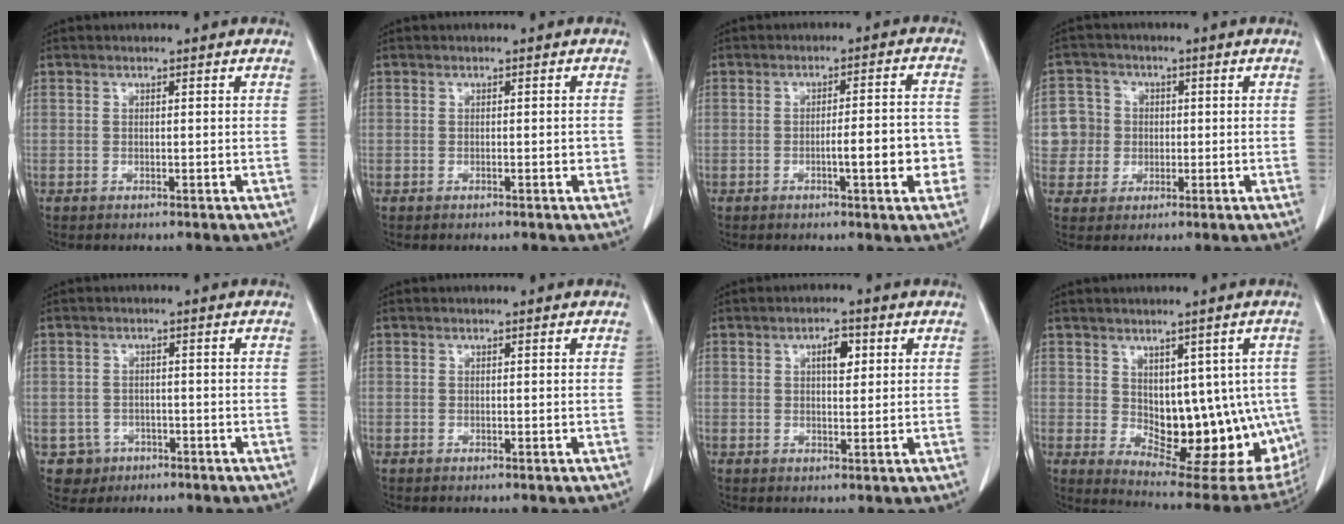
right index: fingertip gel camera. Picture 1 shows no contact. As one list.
[{"total": 1.3, "force": [-0.3, 0.5, 1.1], "torque": [-0.012, 0.001, -0.004]}, {"total": 7.5, "force": [-2.2, 1.3, 7.1], "torque": [-0.092, 0.015, -0.025]}, {"total": 6.0, "force": [0.1, 5.9, 0.4], "torque": [-0.006, 0.020, 0.006]}, {"total": 3.3, "force": [-1.5, 3.0, -0.1], "torque": [0.008, 0.014, -0.020]}, {"total": 0.0}, {"total": 3.5, "force": [1.2, 1.4, 2.9], "torque": [-0.044, 0.003, 0.018]}, {"total": 15.9, "force": [-1.2, 8.4, 13.4], "torque": [-0.145, 0.000, 0.007]}]